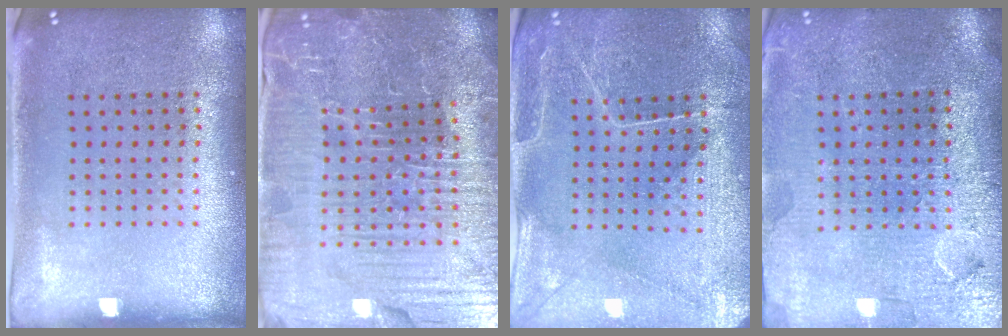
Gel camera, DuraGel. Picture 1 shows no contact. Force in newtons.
{"total": 5.8, "press": 5.5, "slide": 1.7}
{"total": 0.8, "press": 0.7, "slide": 0.4}
{"total": 3.7, "press": 3.4, "slide": 1.4}